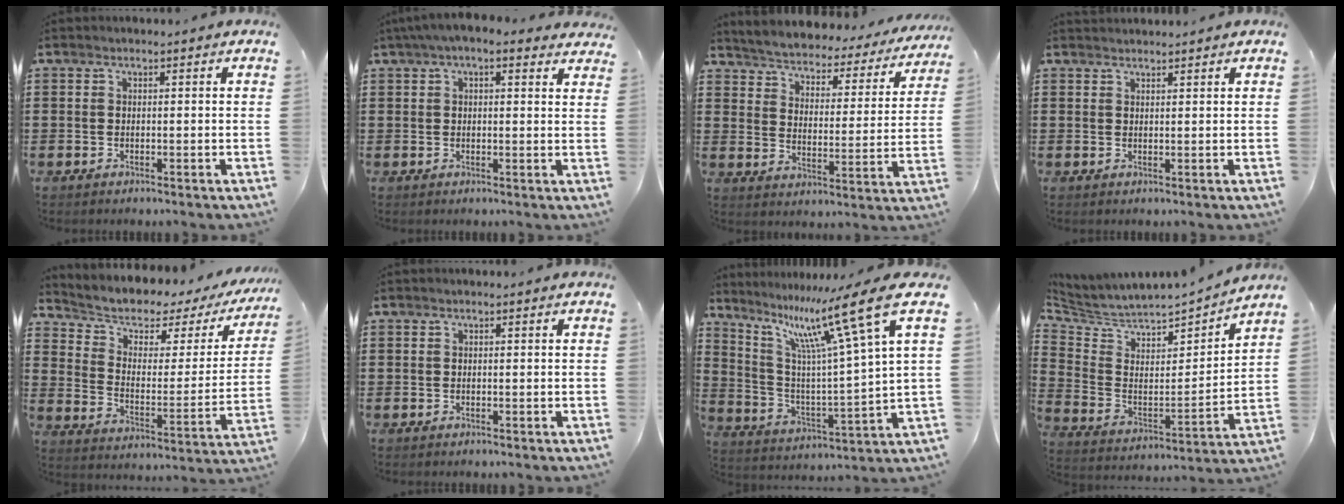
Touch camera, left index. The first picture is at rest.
{"total": 3.7, "force": [2.5, 1.3, 2.4], "torque": [-0.054, 0.001, 0.045]}
{"total": 3.2, "force": [3.2, -0.1, 0.2], "torque": [-0.026, -0.035, 0.043]}
{"total": 1.2, "force": [1.2, 0.1, 0.0], "torque": [-0.003, -0.002, 0.024]}
{"total": 3.9, "force": [2.6, 2.4, 1.7], "torque": [-0.056, -0.025, 0.037]}
{"total": 0.0}
{"total": 15.7, "force": [9.1, 1.5, 12.7], "torque": [-0.244, -0.047, 0.133]}
{"total": 3.4, "force": [3.1, 1.2, 0.1], "torque": [-0.032, -0.045, 0.046]}